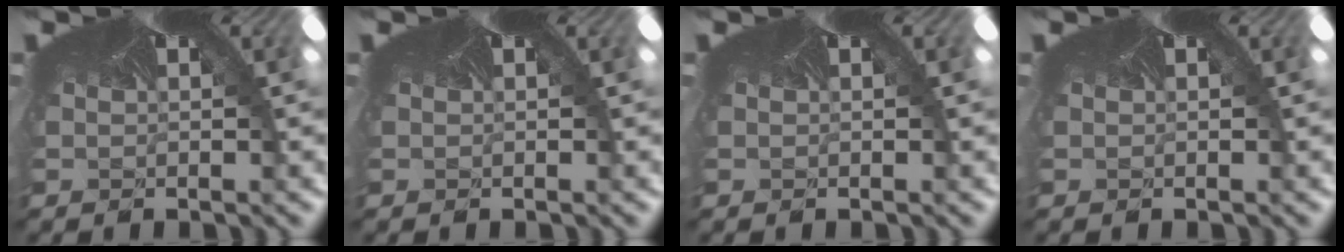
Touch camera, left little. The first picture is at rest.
{"total": 0.0}
{"total": 0.0}
{"total": 0.0}